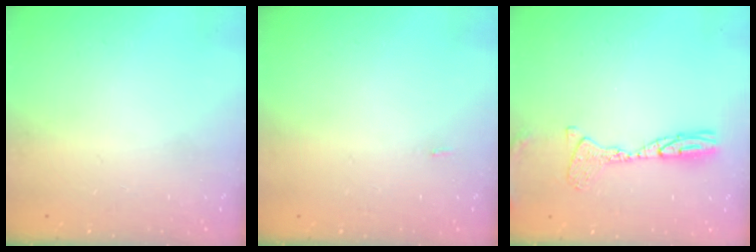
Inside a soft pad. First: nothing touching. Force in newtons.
{"total": 12.5, "press": 4.6, "slide": 11.7}
{"total": 11.8, "press": 11.6, "slide": 2.1}